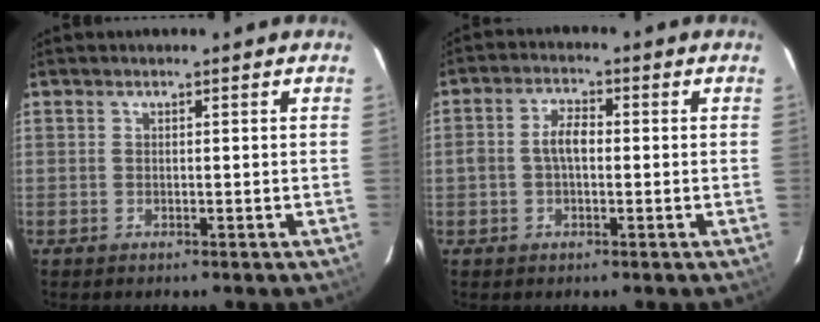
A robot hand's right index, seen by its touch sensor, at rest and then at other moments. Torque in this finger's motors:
{"motor_torque": [0.16, -0.02, 0.18, 0.07]}